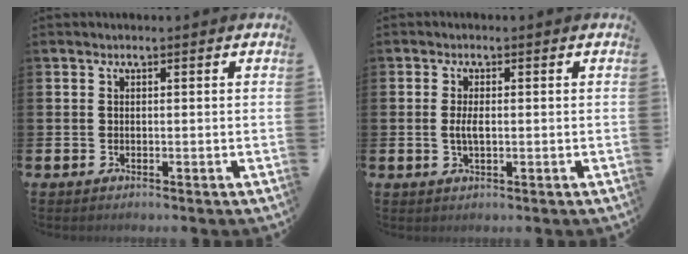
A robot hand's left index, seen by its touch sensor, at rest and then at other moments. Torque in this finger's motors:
{"motor_torque": [0.58, 0.07, 0.09, 0.11]}